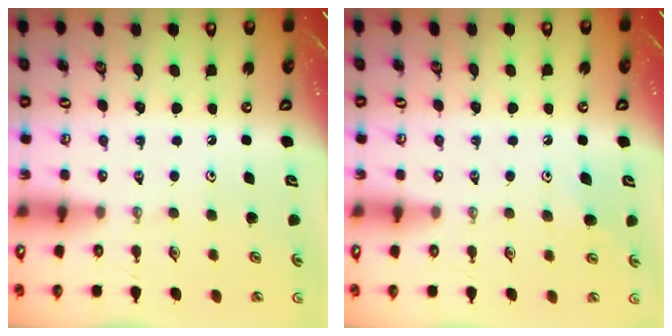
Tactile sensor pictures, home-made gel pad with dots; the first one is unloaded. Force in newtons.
{"total": 5.5, "press": 5.4, "slide": 1.2}